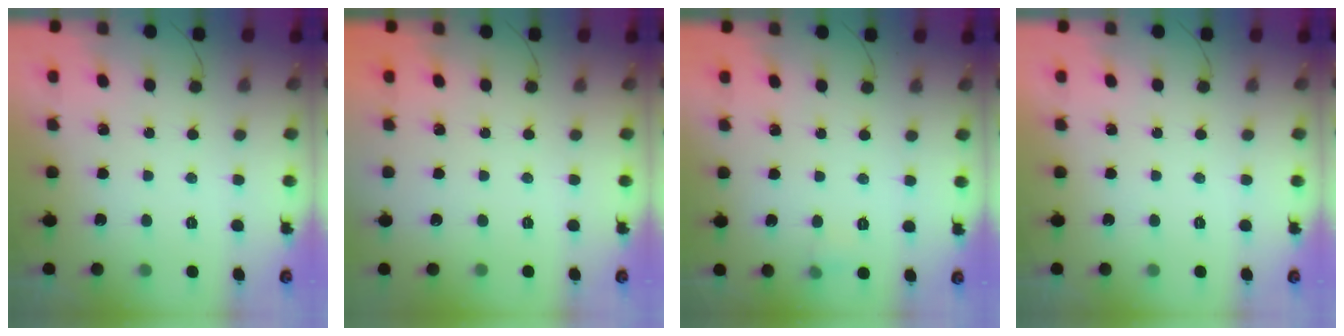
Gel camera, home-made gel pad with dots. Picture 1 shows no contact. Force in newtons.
{"total": 0.0}
{"total": 3.7, "press": 3.5, "slide": 1.4}
{"total": 0.0}